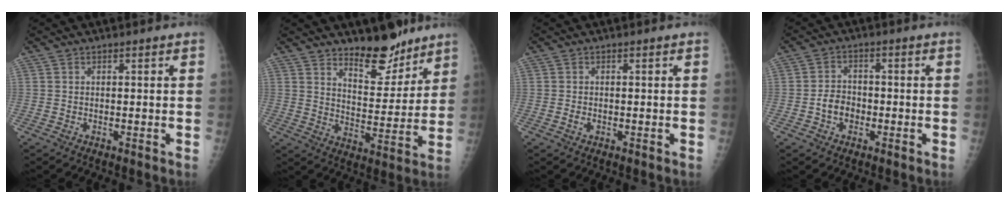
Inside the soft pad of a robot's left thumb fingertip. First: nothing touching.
{"total": 10.9, "force": [8.8, 4.4, 4.8], "torque": [-0.043, -0.073, 0.146]}
{"total": 1.1, "force": [-0.2, 0.8, 0.7], "torque": [-0.013, -0.001, -0.003]}
{"total": 4.3, "force": [-1.3, 3.4, 2.3], "torque": [-0.026, 0.014, -0.027]}